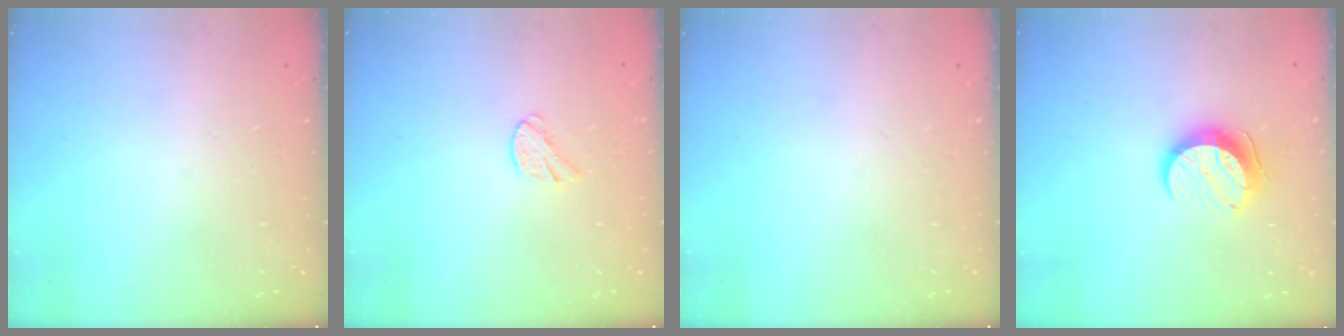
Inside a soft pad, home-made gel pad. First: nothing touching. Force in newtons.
{"total": 5.8, "press": 5.8, "slide": 0.6}
{"total": 0.0}
{"total": 9.4, "press": 9.4, "slide": 0.5}